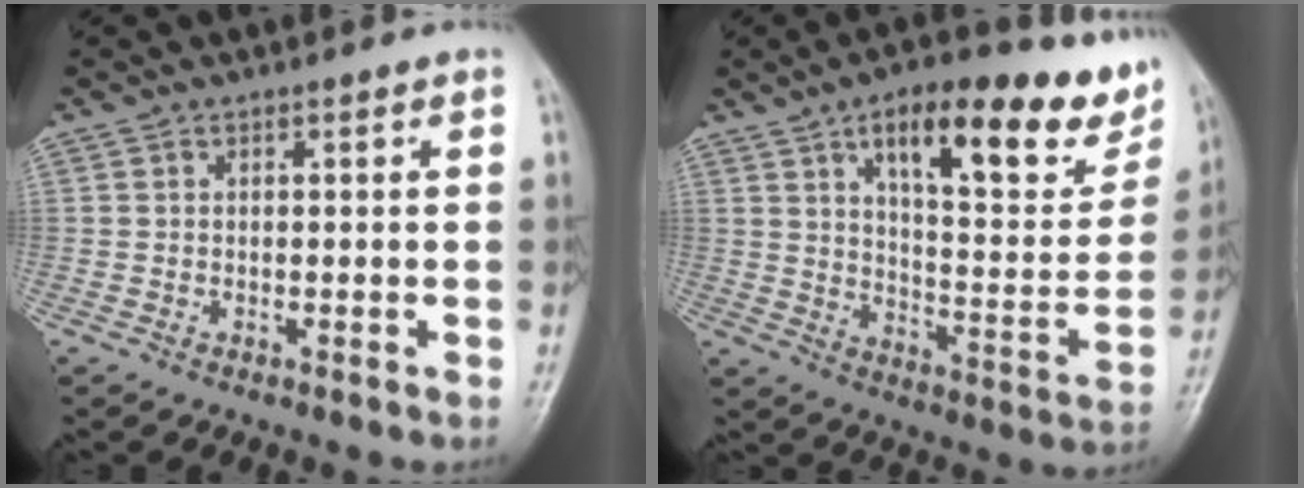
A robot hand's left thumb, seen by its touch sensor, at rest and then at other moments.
{"total": 24.1, "force": [13.8, 8.9, 17.6], "torque": [-0.194, -0.042, 0.202]}